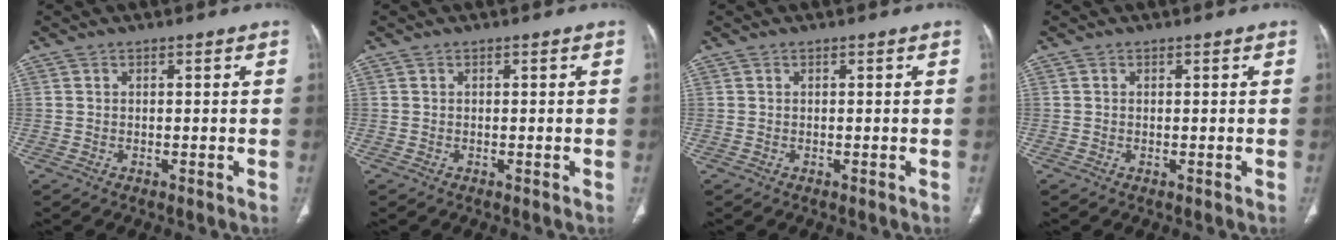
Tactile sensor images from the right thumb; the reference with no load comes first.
{"total": 0.0}
{"total": 0.0}
{"total": 0.0}